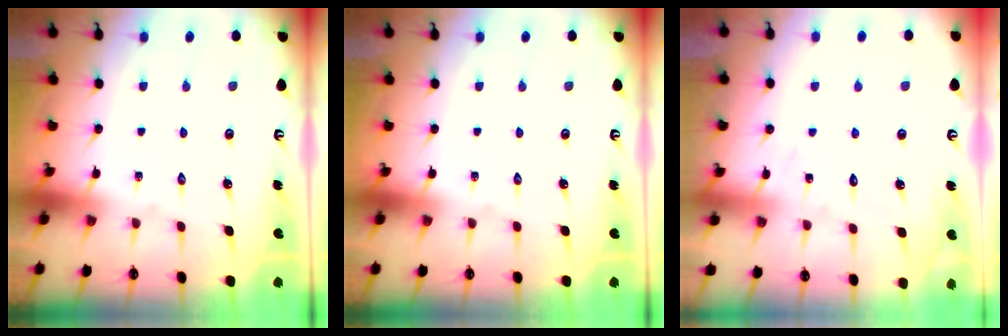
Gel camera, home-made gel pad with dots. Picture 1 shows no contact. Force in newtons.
{"total": 0.0}
{"total": 5.3, "press": 5.2, "slide": 0.5}